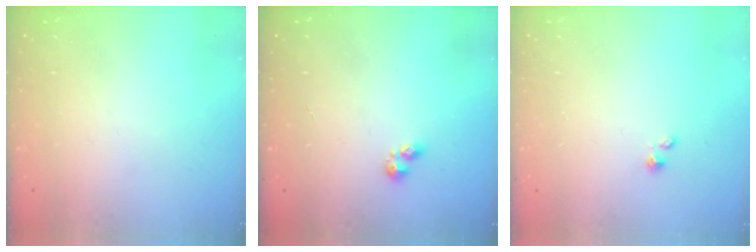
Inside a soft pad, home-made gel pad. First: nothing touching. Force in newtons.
{"total": 3.4, "press": 3.3, "slide": 0.5}
{"total": 1.5, "press": 1.5, "slide": 0.0}